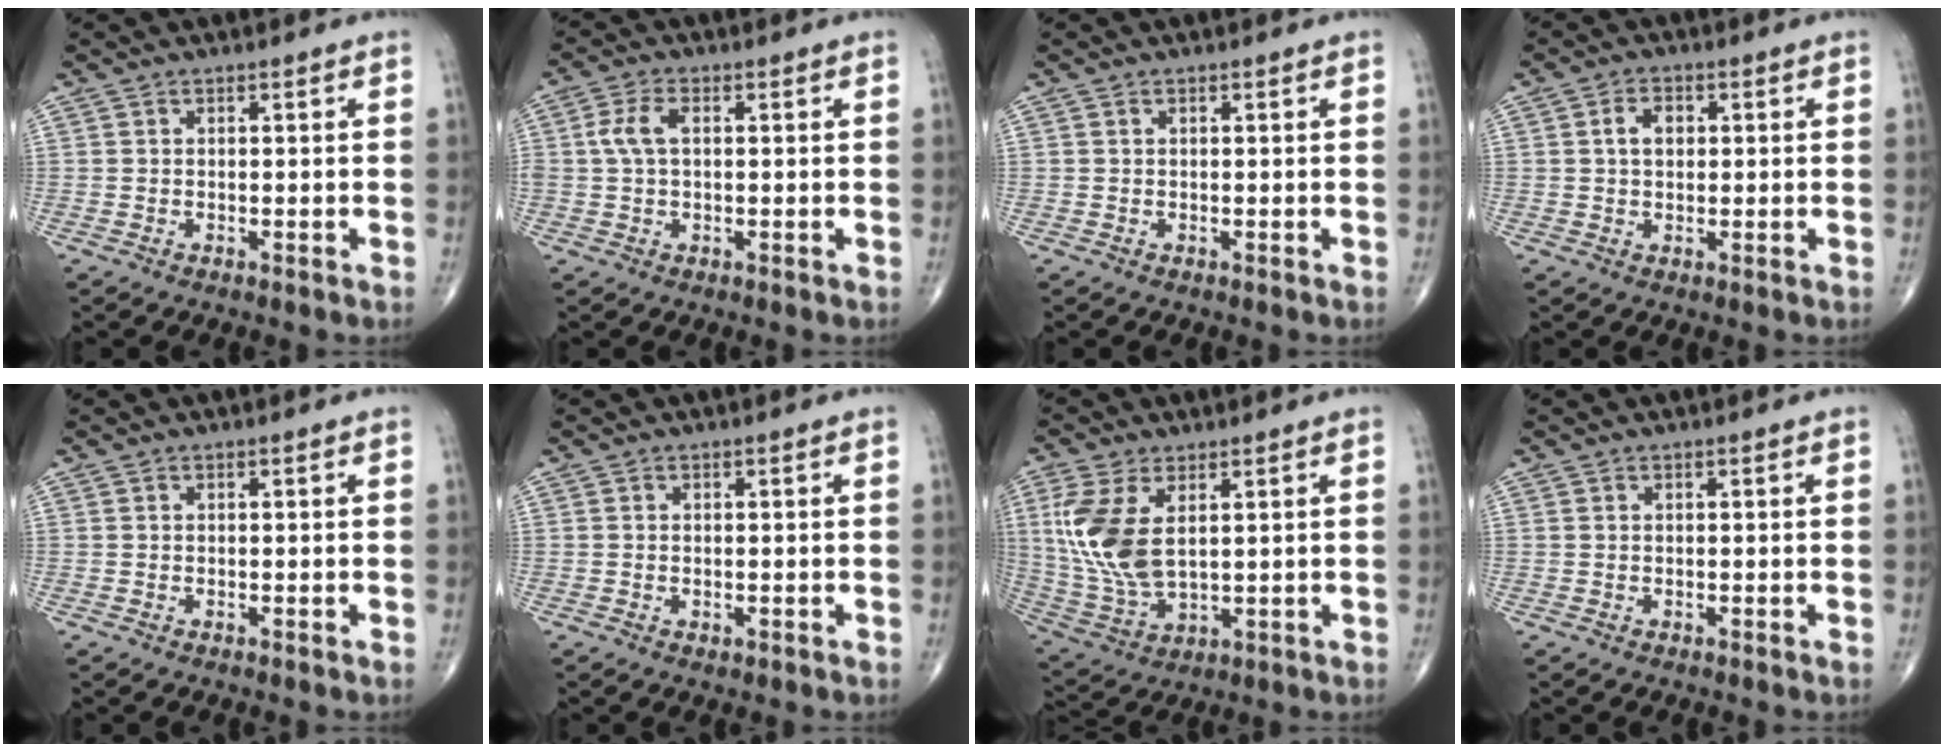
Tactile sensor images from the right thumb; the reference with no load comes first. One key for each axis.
{"total": 4.7, "fx": 0.7, "fy": 2.6, "fz": 3.9, "tx": -0.093, "ty": 0.010, "tz": 0.010}
{"total": 0.0}
{"total": 3.8, "fx": 0.7, "fy": 2.6, "fz": 2.7, "tx": -0.041, "ty": 0.006, "tz": 0.010}
{"total": 0.0}
{"total": 0.7, "fx": -0.2, "fy": 0.4, "fz": 0.5, "tx": -0.009, "ty": -0.002, "tz": 0.000}
{"total": 12.7, "fx": 3.0, "fy": 6.7, "fz": 10.4, "tx": -0.231, "ty": -0.012, "tz": 0.074}
{"total": 0.0}